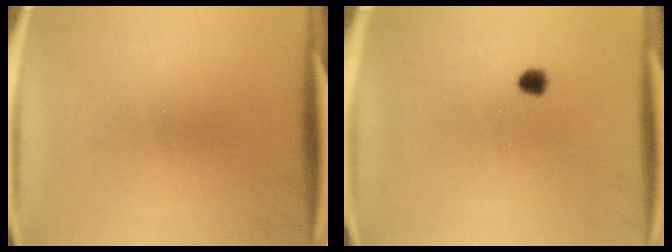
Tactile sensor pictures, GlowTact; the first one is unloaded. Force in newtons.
{"total": 2.3}